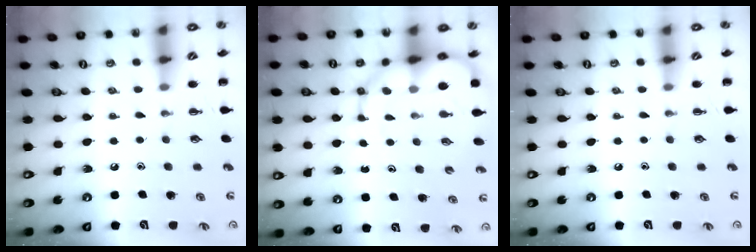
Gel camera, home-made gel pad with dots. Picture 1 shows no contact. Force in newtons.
{"total": 12.2, "press": 11.8, "slide": 3.3}
{"total": 0.0}